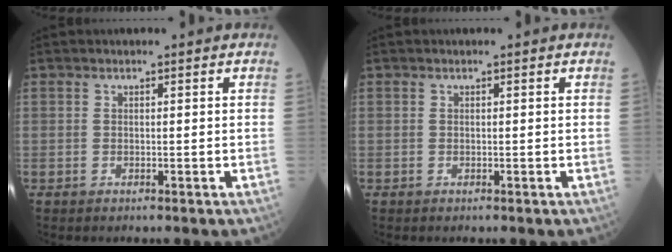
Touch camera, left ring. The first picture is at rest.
{"total": 0.0}